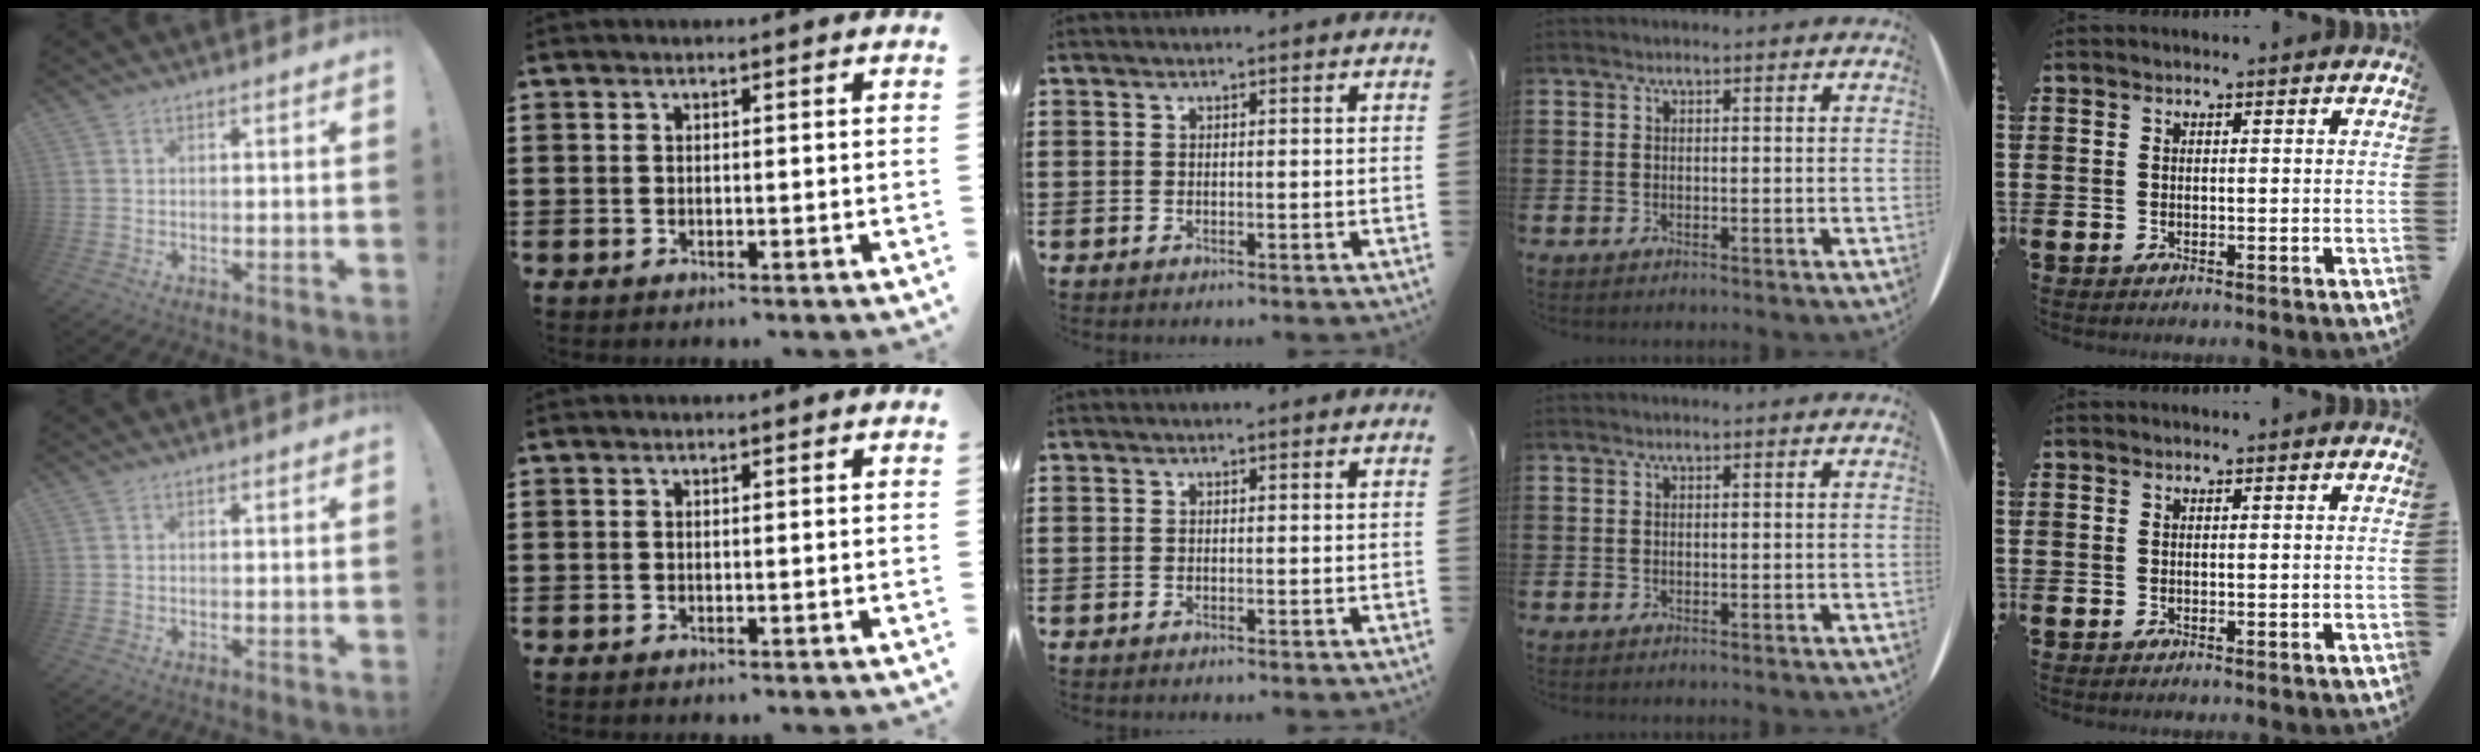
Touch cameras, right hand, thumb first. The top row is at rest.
{}